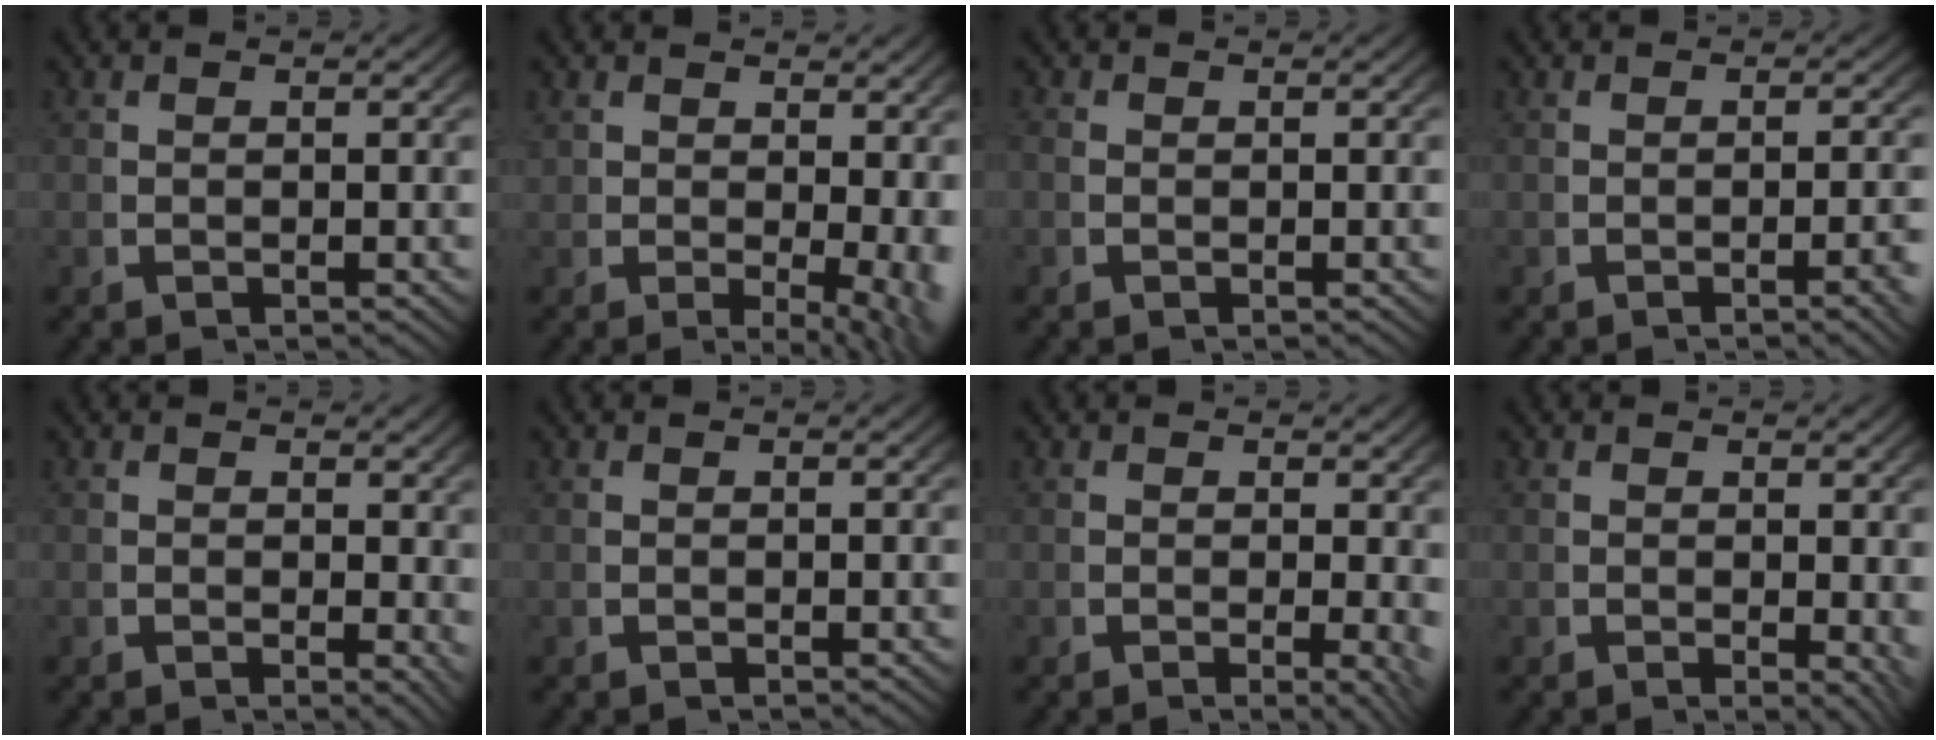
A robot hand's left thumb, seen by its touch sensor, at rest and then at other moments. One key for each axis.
{"total": 3.8, "fx": 0.0, "fy": 1.8, "fz": 3.3, "tx": -0.045, "ty": -0.027, "tz": 0.015}
{"total": 0.6, "fx": -0.2, "fy": 0.6, "fz": 0.1, "tx": -0.006, "ty": -0.007, "tz": -0.002}
{"total": 2.0, "fx": -0.9, "fy": 0.2, "fz": 1.7, "tx": -0.028, "ty": 0.005, "tz": -0.016}
{"total": 1.7, "fx": 0.6, "fy": 0.9, "fz": 1.3, "tx": -0.008, "ty": -0.006, "tz": 0.008}
{"total": 0.0}
{"total": 2.2, "fx": -0.1, "fy": 0.9, "fz": 2.0, "tx": -0.022, "ty": -0.011, "tz": -0.001}
{"total": 2.0, "fx": 0.2, "fy": 0.9, "fz": 1.7, "tx": -0.018, "ty": -0.011, "tz": 0.006}